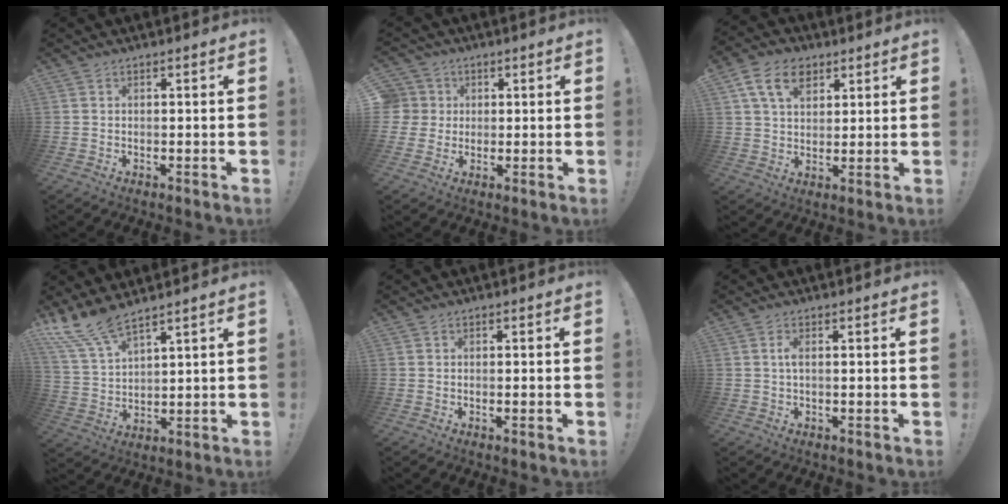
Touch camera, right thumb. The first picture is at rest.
{"total": 6.0, "force": [1.1, 5.8, 1.1], "torque": [-0.027, -0.003, 0.024]}
{"total": 10.9, "force": [5.2, 7.3, 6.2], "torque": [-0.097, -0.007, 0.098]}
{"total": 9.3, "force": [8.1, 2.1, 4.0], "torque": [-0.098, -0.045, 0.158]}
{"total": 0.8, "force": [-0.2, -0.3, 0.7], "torque": [-0.014, 0.001, -0.003]}
{"total": 1.8, "force": [0.0, 0.4, 1.8], "torque": [-0.041, 0.005, 0.000]}